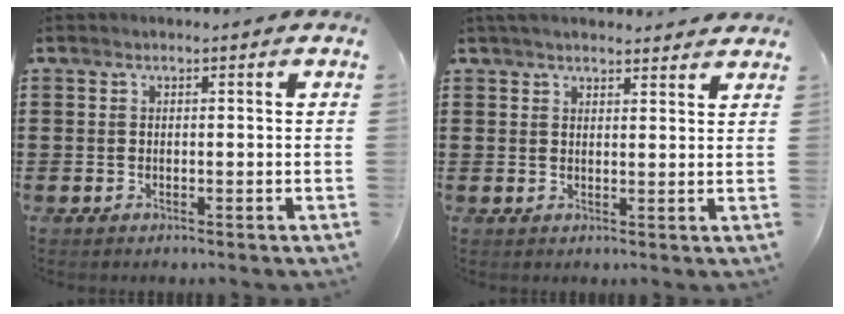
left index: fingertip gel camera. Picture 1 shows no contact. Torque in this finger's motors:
{"motor_torque": [2.14, 0.00, 0.67, 0.10]}